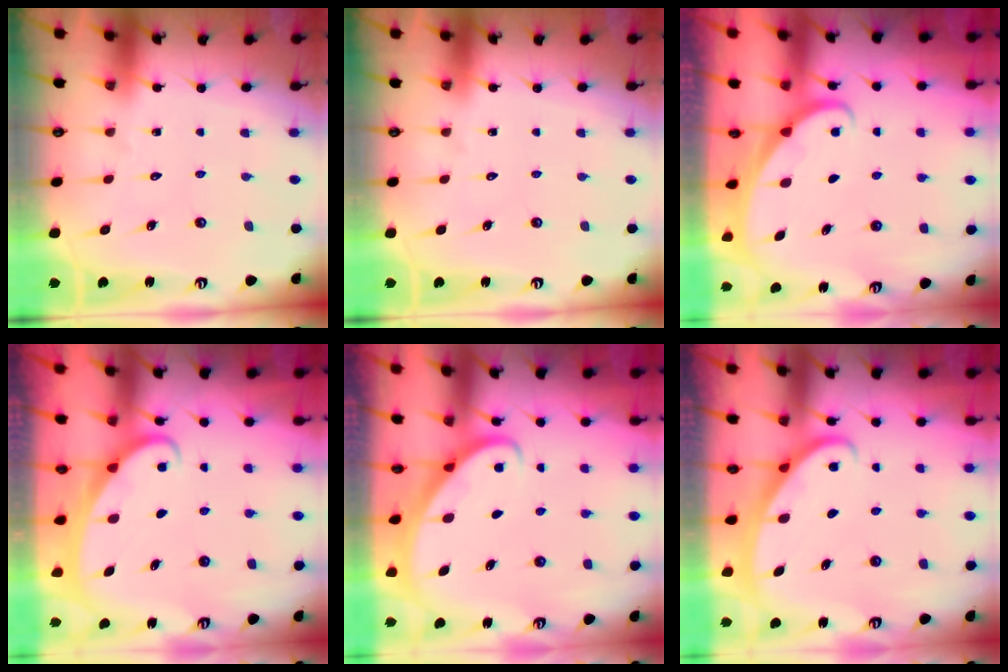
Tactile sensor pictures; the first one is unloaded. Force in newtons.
{"total": 0.0}
{"total": 1.6, "press": 1.5, "slide": 0.1}
{"total": 2.2, "press": 2.2, "slide": 0.3}
{"total": 2.7, "press": 2.7, "slide": 0.1}
{"total": 3.0, "press": 3.0, "slide": 0.1}